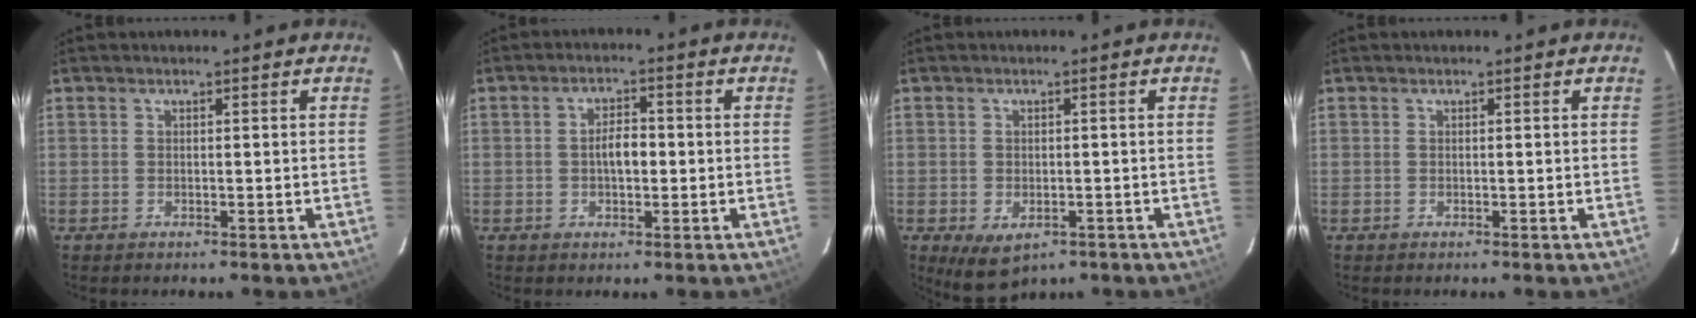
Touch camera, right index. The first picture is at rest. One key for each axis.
{"total": 3.8, "fx": -0.3, "fy": 1.9, "fz": 3.3, "tx": -0.060, "ty": 0.009, "tz": -0.003}
{"total": 5.6, "fx": -2.5, "fy": 3.7, "fz": 3.4, "tx": -0.065, "ty": -0.020, "tz": -0.030}
{"total": 0.0}